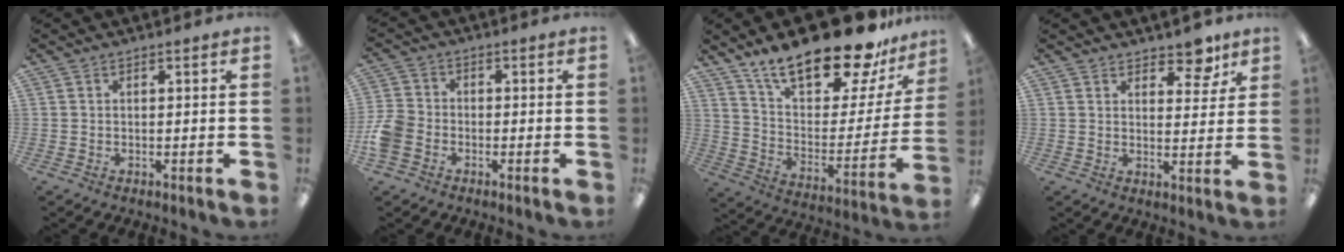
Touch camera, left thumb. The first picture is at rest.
{"total": 6.4, "force": [-2.7, 5.0, 3.0], "torque": [-0.065, 0.017, -0.048]}
{"total": 23.8, "force": [18.9, 7.8, 12.2], "torque": [-0.197, -0.123, 0.321]}
{"total": 6.2, "force": [5.1, 2.6, 2.3], "torque": [-0.010, -0.039, 0.086]}